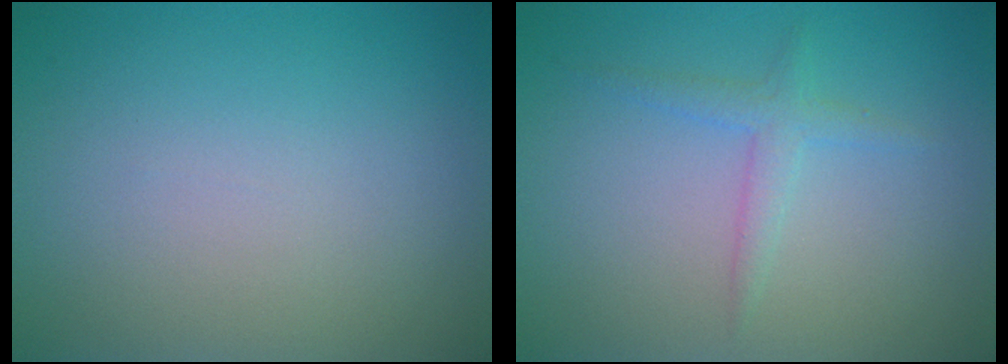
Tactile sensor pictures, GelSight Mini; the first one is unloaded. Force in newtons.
{"total": 1.6, "press": 1.6, "slide": 0.1}